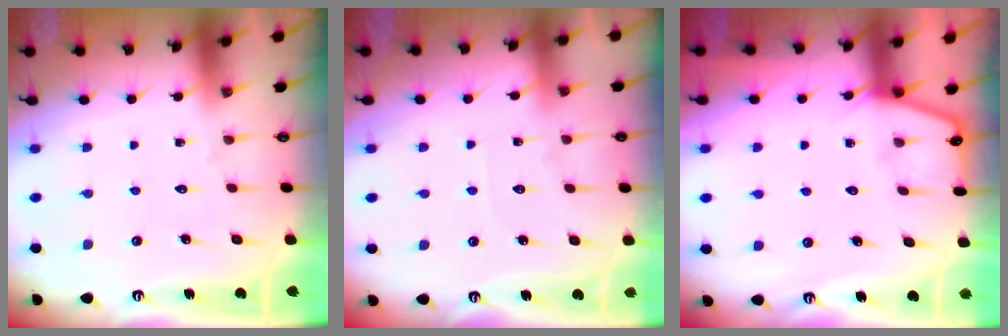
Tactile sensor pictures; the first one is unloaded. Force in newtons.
{"total": 4.7, "press": 4.6, "slide": 0.5}
{"total": 2.7, "press": 2.6, "slide": 0.4}